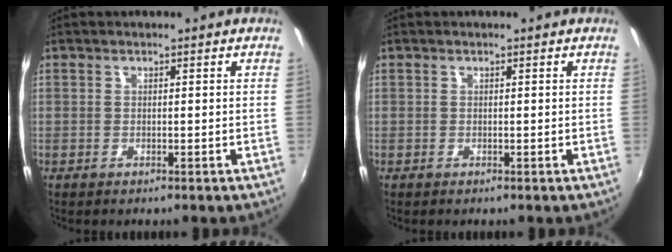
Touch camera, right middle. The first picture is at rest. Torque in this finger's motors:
{"motor_torque": [-0.04, 0.10, -0.01, 0.00]}